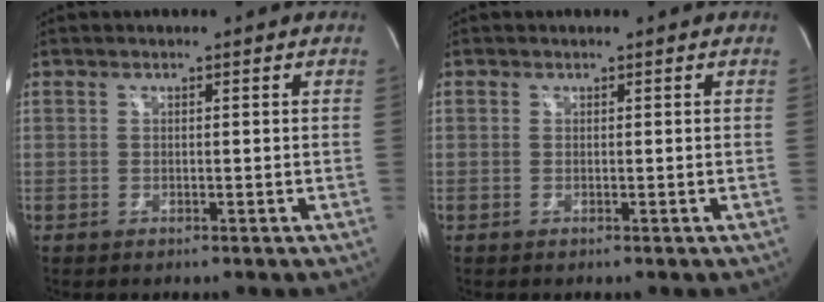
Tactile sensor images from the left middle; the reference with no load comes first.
{"total": 0.0}